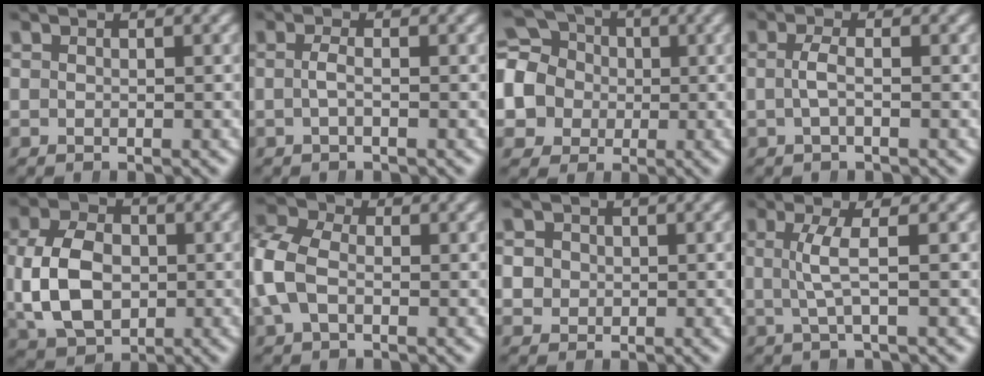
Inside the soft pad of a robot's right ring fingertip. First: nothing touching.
{"total": 1.3, "force": [-0.6, -0.1, 1.1], "torque": [-0.031, -0.003, -0.010]}
{"total": 12.4, "force": [0.0, 11.5, 4.7], "torque": [-0.129, -0.035, -0.002]}
{"total": 1.5, "force": [-0.5, 0.1, 1.5], "torque": [-0.035, -0.001, -0.008]}
{"total": 7.6, "force": [-0.6, 5.8, 4.8], "torque": [-0.108, -0.019, 0.006]}
{"total": 5.7, "force": [0.0, 4.8, 3.1], "torque": [-0.092, -0.005, -0.006]}
{"total": 3.2, "force": [0.1, 3.1, 0.8], "torque": [-0.027, -0.007, 0.004]}
{"total": 2.7, "force": [0.2, -0.1, 2.7], "torque": [-0.060, 0.002, 0.005]}